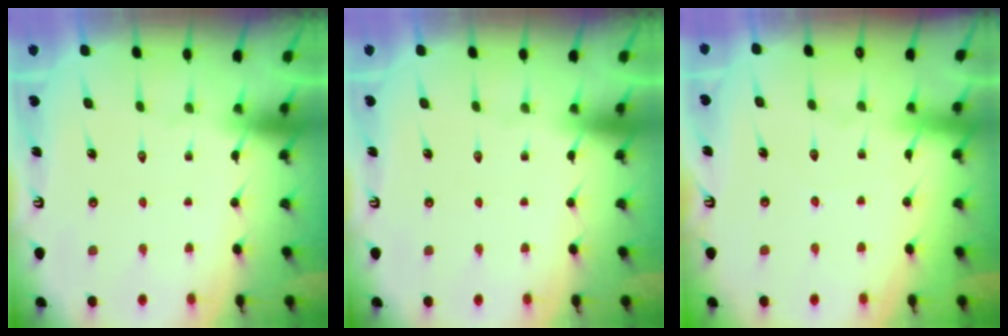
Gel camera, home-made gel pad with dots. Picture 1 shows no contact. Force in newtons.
{"total": 0.0}
{"total": 3.7, "press": 3.7, "slide": 0.2}